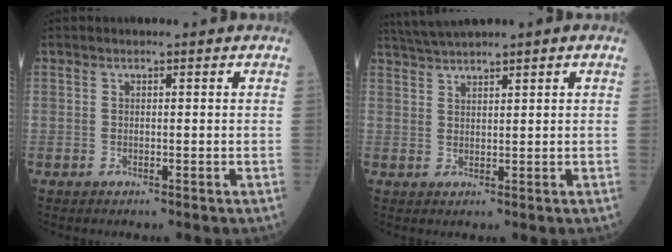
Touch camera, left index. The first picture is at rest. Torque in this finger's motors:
{"motor_torque": [0.73, -1.41, 0.45, 0.14]}